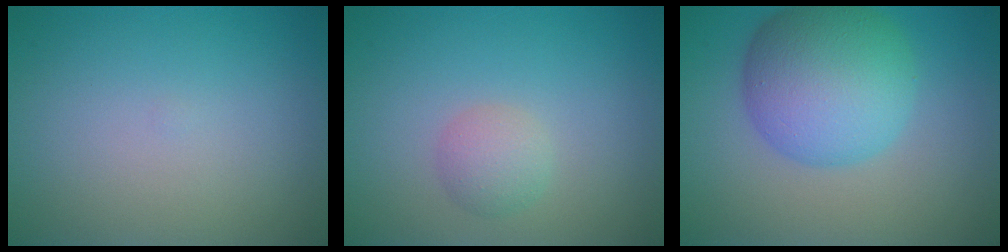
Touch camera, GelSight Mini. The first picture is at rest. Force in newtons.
{"total": 1.9, "press": 1.9, "slide": 0.1}
{"total": 8.6, "press": 8.6, "slide": 0.1}